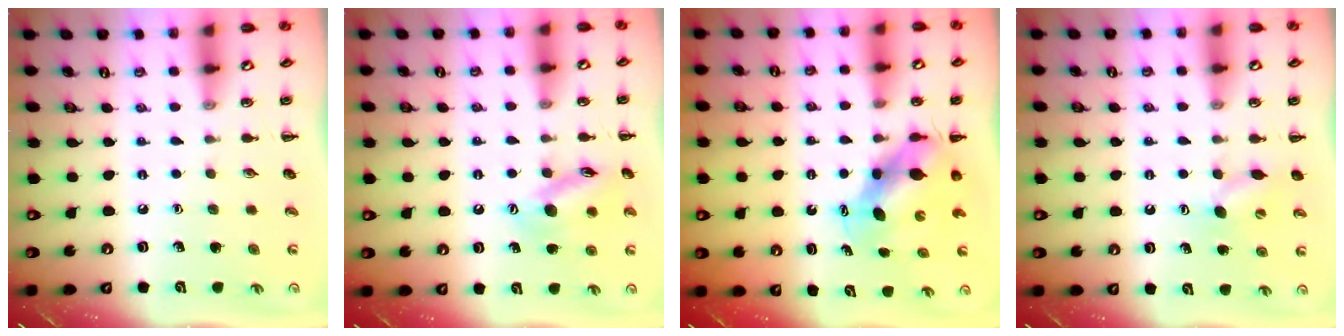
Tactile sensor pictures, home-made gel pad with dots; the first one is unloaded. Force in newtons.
{"total": 12.5, "press": 12.3, "slide": 2.0}
{"total": 6.4, "press": 6.2, "slide": 1.5}
{"total": 6.4, "press": 6.2, "slide": 1.3}